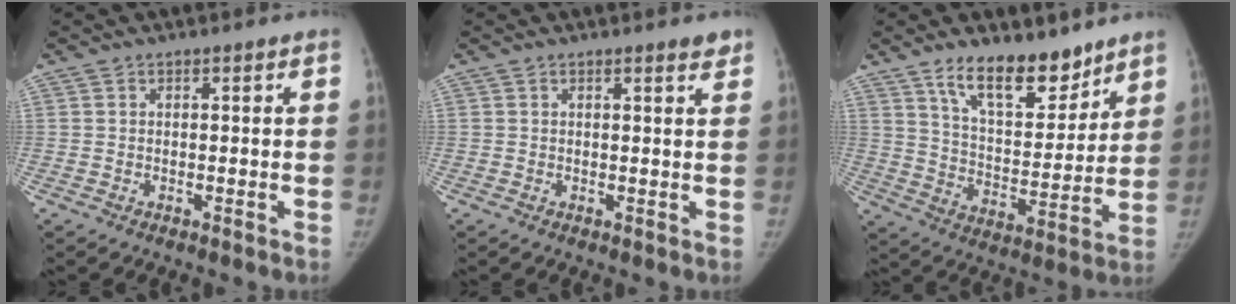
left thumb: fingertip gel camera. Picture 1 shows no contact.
{"total": 1.7, "force": [1.3, 0.3, 0.9], "torque": [-0.009, -0.009, 0.017]}
{"total": 14.6, "force": [10.7, 6.2, 7.9], "torque": [-0.086, -0.080, 0.187]}